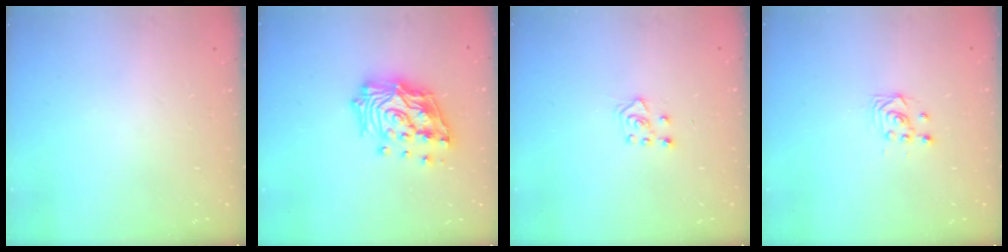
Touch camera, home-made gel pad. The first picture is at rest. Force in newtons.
{"total": 20.7, "press": 20.5, "slide": 3.0}
{"total": 5.2, "press": 5.2, "slide": 0.7}
{"total": 3.9, "press": 3.8, "slide": 0.3}